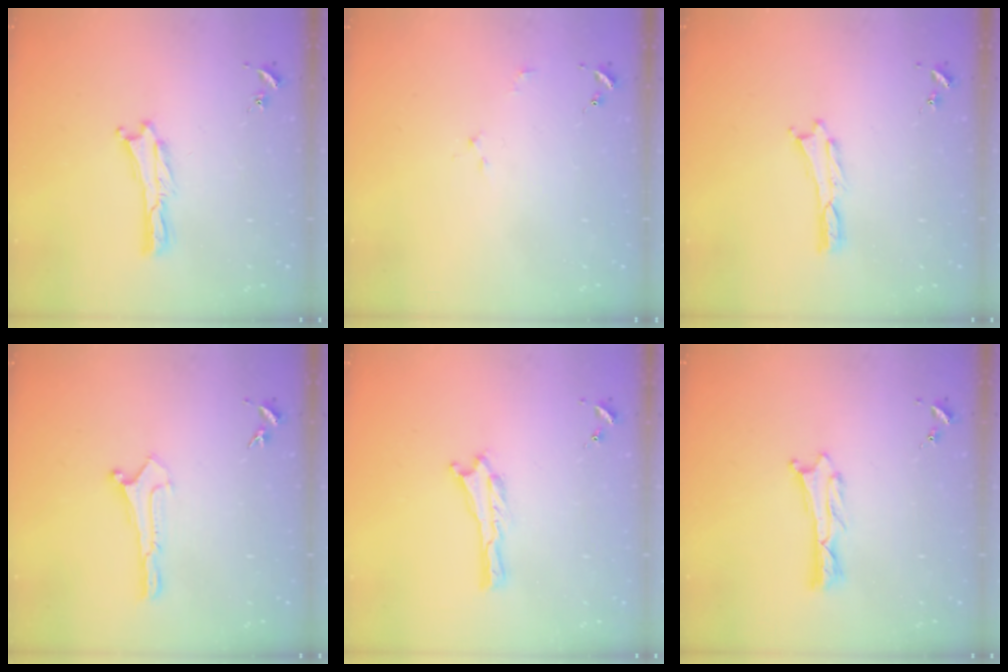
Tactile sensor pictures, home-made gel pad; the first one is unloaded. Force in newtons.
{"total": 2.2, "press": 2.2, "slide": 0.2}
{"total": 0.0}
{"total": 0.0}
{"total": 0.0}
{"total": 1.3, "press": 1.2, "slide": 0.1}